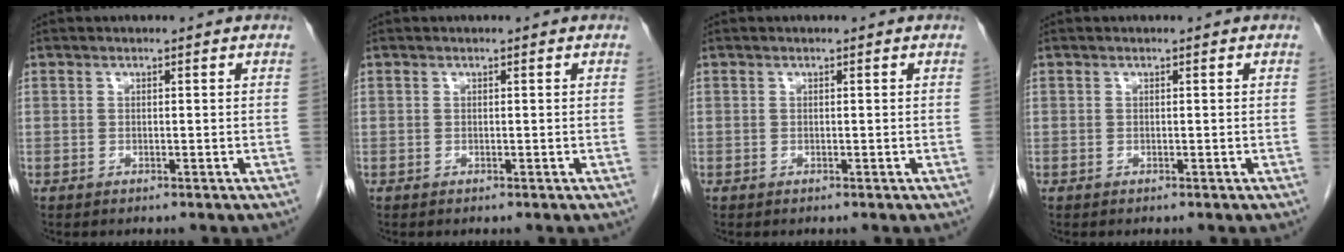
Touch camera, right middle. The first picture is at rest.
{"total": 0.0}
{"total": 0.0}
{"total": 0.0}